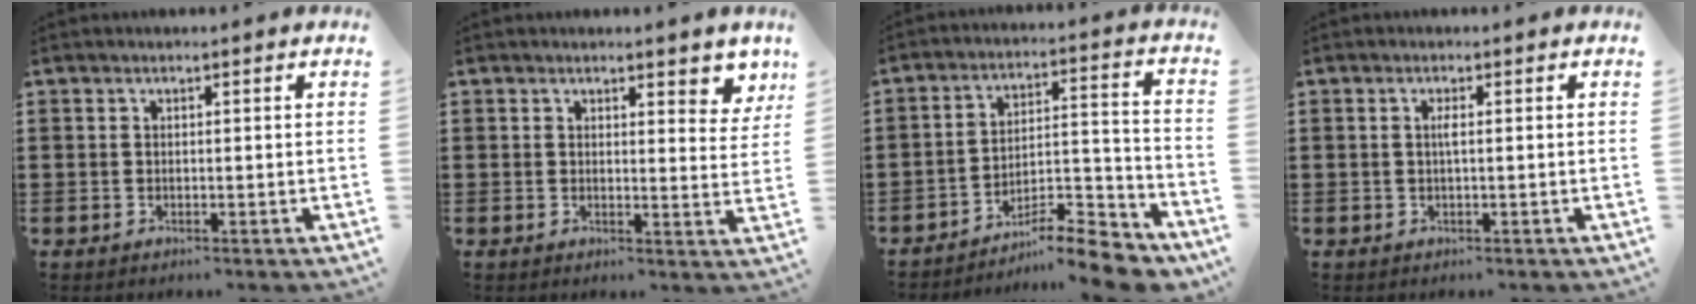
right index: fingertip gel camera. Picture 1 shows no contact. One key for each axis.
{"total": 2.9, "fx": 2.6, "fy": 0.7, "fz": 1.1, "tx": -0.014, "ty": -0.004, "tz": 0.044}
{"total": 10.0, "fx": -9.0, "fy": 1.7, "fz": 4.1, "tx": -0.048, "ty": 0.028, "tz": -0.170}
{"total": 1.2, "fx": 0.1, "fy": 0.1, "fz": 1.1, "tx": -0.022, "ty": -0.001, "tz": 0.000}